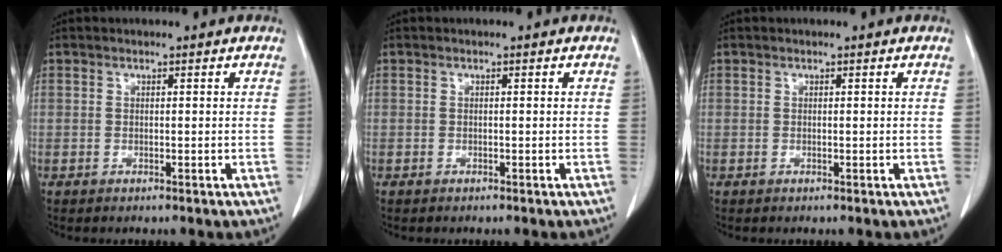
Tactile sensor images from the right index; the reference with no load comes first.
{"total": 0.0}
{"total": 0.0}